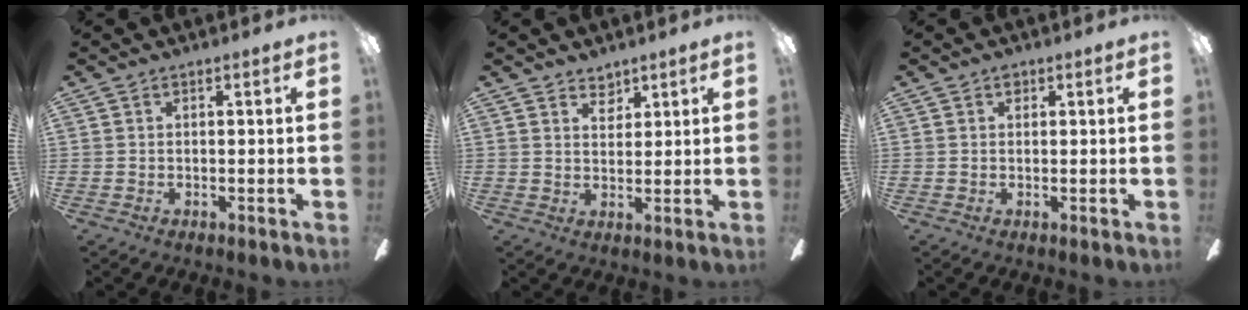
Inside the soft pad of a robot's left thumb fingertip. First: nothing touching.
{"total": 3.6, "force": [3.0, 2.0, 0.7], "torque": [-0.006, -0.014, 0.053]}
{"total": 1.2, "force": [0.6, 0.8, 0.6], "torque": [-0.005, -0.001, 0.010]}